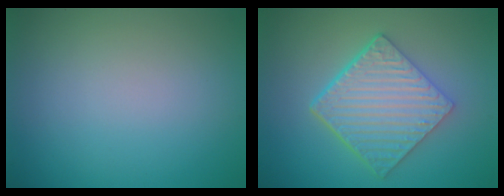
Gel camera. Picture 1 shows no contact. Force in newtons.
{"total": 6.3, "press": 4.5, "slide": 4.4}